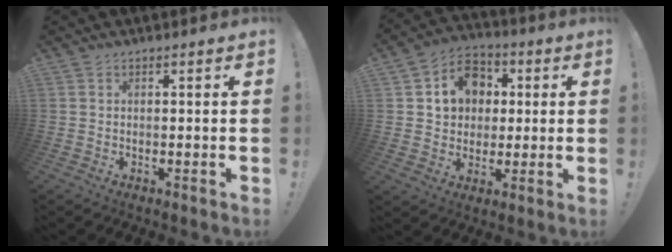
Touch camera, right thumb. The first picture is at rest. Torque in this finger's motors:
{"motor_torque": [-0.25, 0.52, -0.02, 0.15, 0.24]}